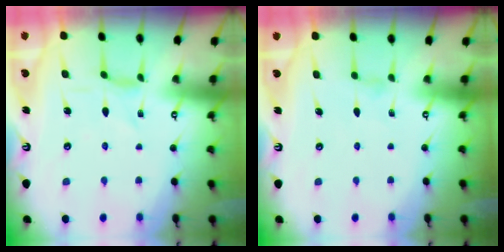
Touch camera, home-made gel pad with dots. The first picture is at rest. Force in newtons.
{"total": 0.0}